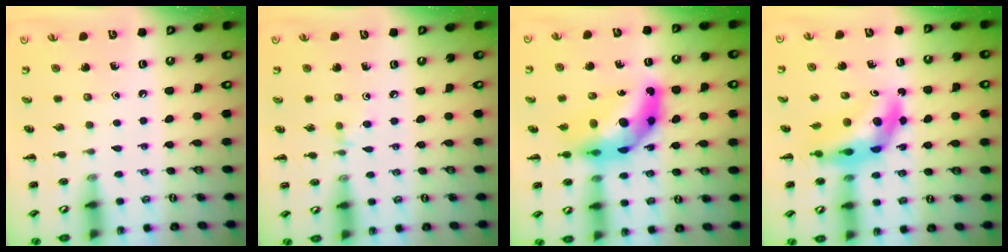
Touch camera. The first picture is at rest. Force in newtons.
{"total": 2.9, "press": 2.8, "slide": 0.9}
{"total": 12.6, "press": 12.0, "slide": 3.9}
{"total": 9.5, "press": 9.0, "slide": 3.2}